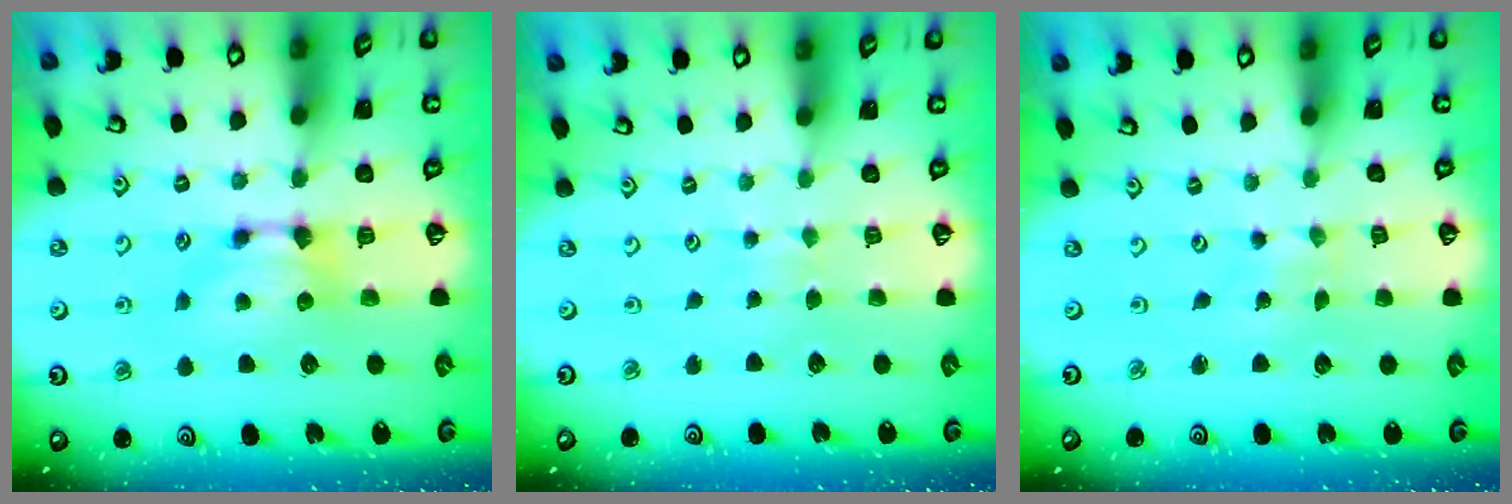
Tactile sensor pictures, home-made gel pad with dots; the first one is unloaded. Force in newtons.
{"total": 3.8, "press": 3.8, "slide": 0.2}
{"total": 6.4, "press": 6.4, "slide": 0.4}